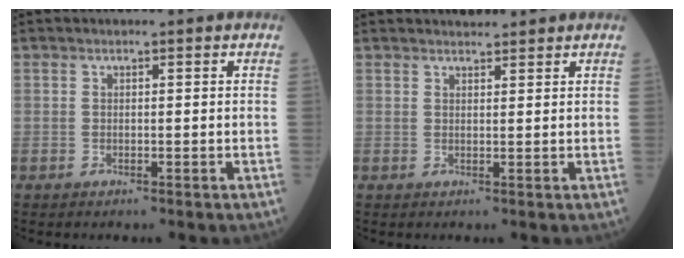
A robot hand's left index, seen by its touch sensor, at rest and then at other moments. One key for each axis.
{"total": 2.8, "fx": 2.7, "fy": 0.3, "fz": 0.5, "tx": -0.010, "ty": 0.019, "tz": 0.043}